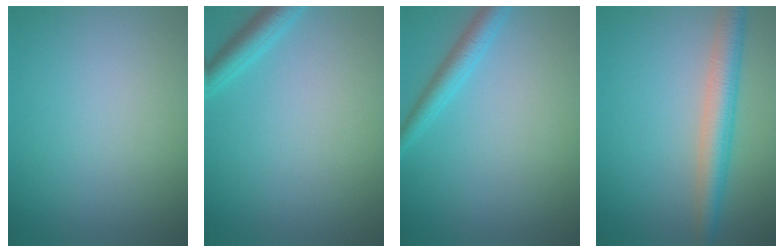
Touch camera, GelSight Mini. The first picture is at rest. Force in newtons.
{"total": 2.4, "press": 2.4, "slide": 0.2}
{"total": 2.4, "press": 2.4, "slide": 0.1}
{"total": 4.1, "press": 4.1, "slide": 0.1}